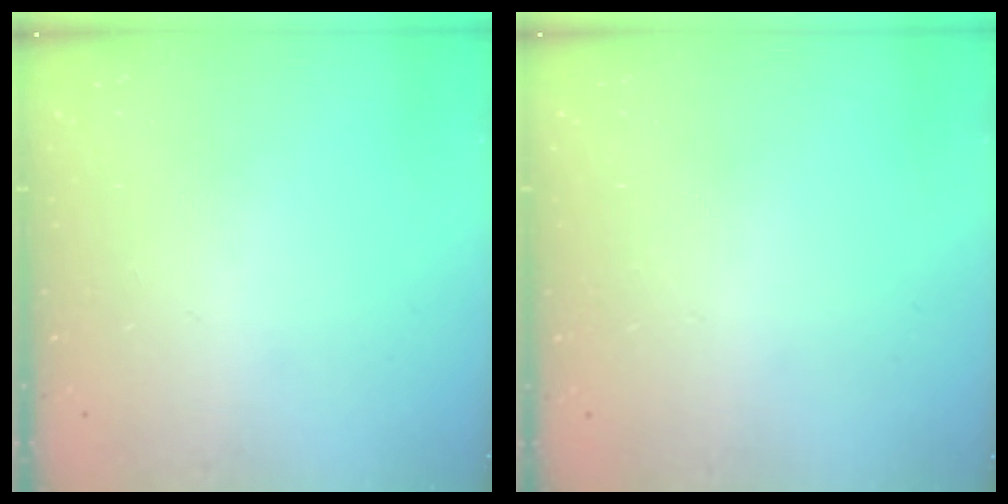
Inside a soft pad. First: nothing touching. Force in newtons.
{"total": 2.6, "press": 2.6, "slide": 0.2}